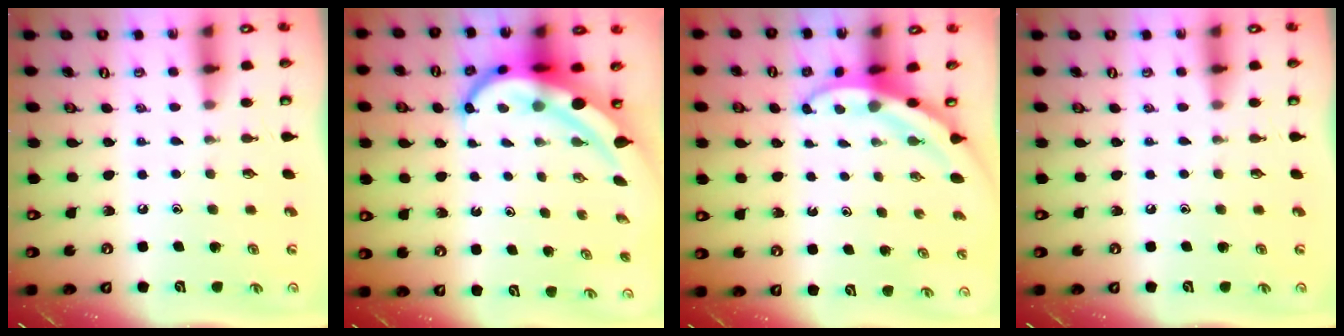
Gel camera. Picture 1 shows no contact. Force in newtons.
{"total": 9.5, "press": 9.4, "slide": 1.5}
{"total": 3.8, "press": 3.8, "slide": 0.5}
{"total": 0.0}